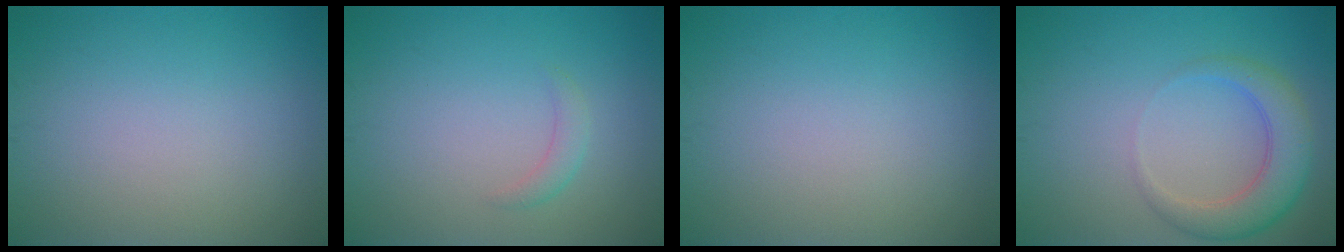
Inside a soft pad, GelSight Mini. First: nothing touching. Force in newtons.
{"total": 1.2, "press": 1.2, "slide": 0.1}
{"total": 0.0}
{"total": 4.2, "press": 4.2, "slide": 0.5}